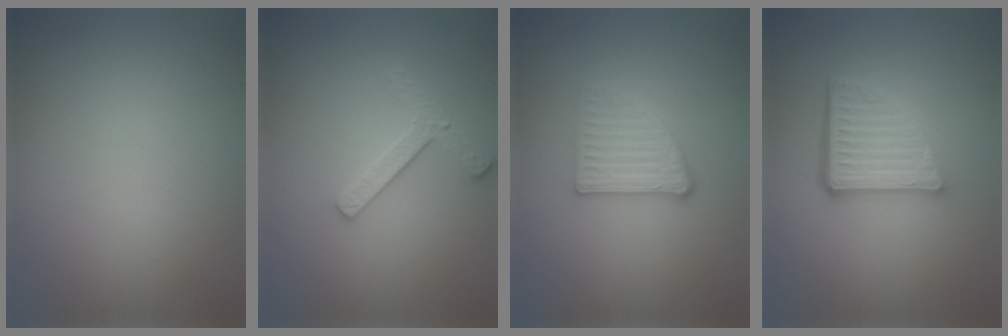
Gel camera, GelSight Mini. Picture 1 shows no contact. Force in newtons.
{"total": 2.5, "press": 2.4, "slide": 0.7}
{"total": 2.8, "press": 2.5, "slide": 1.4}
{"total": 5.4, "press": 3.7, "slide": 3.9}